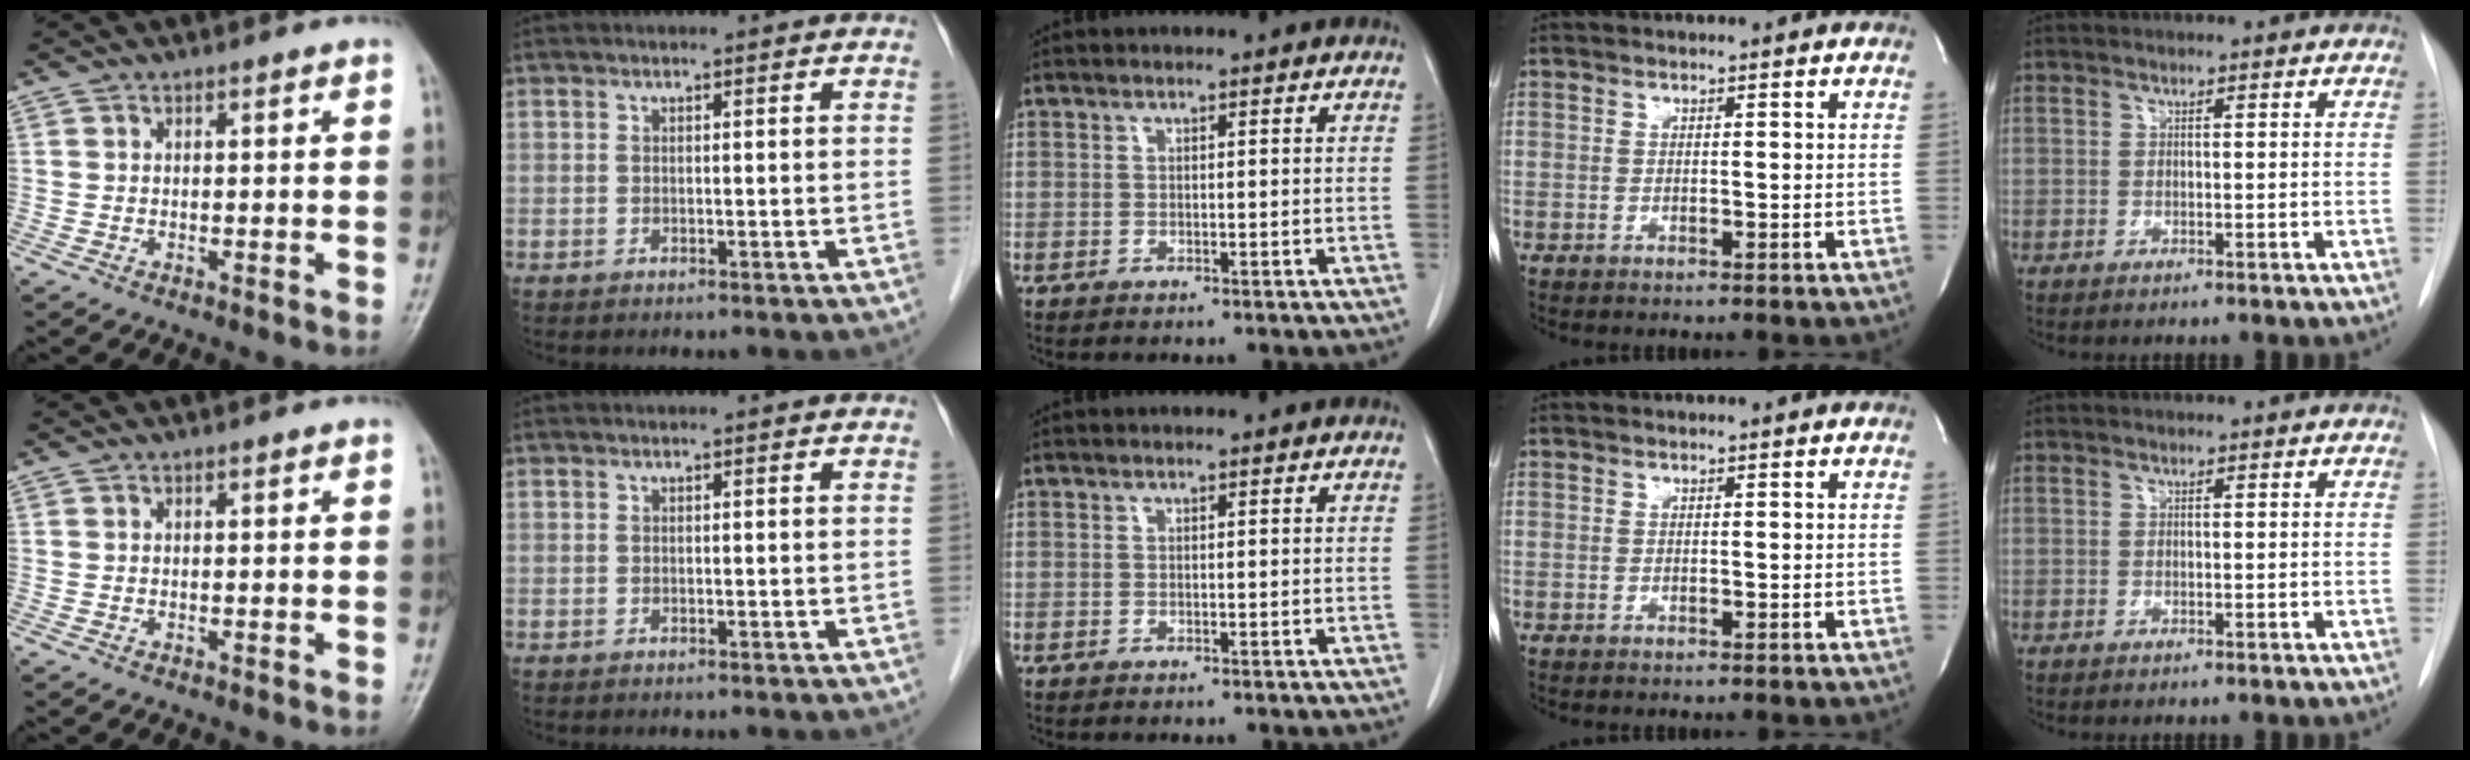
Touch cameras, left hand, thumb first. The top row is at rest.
{}